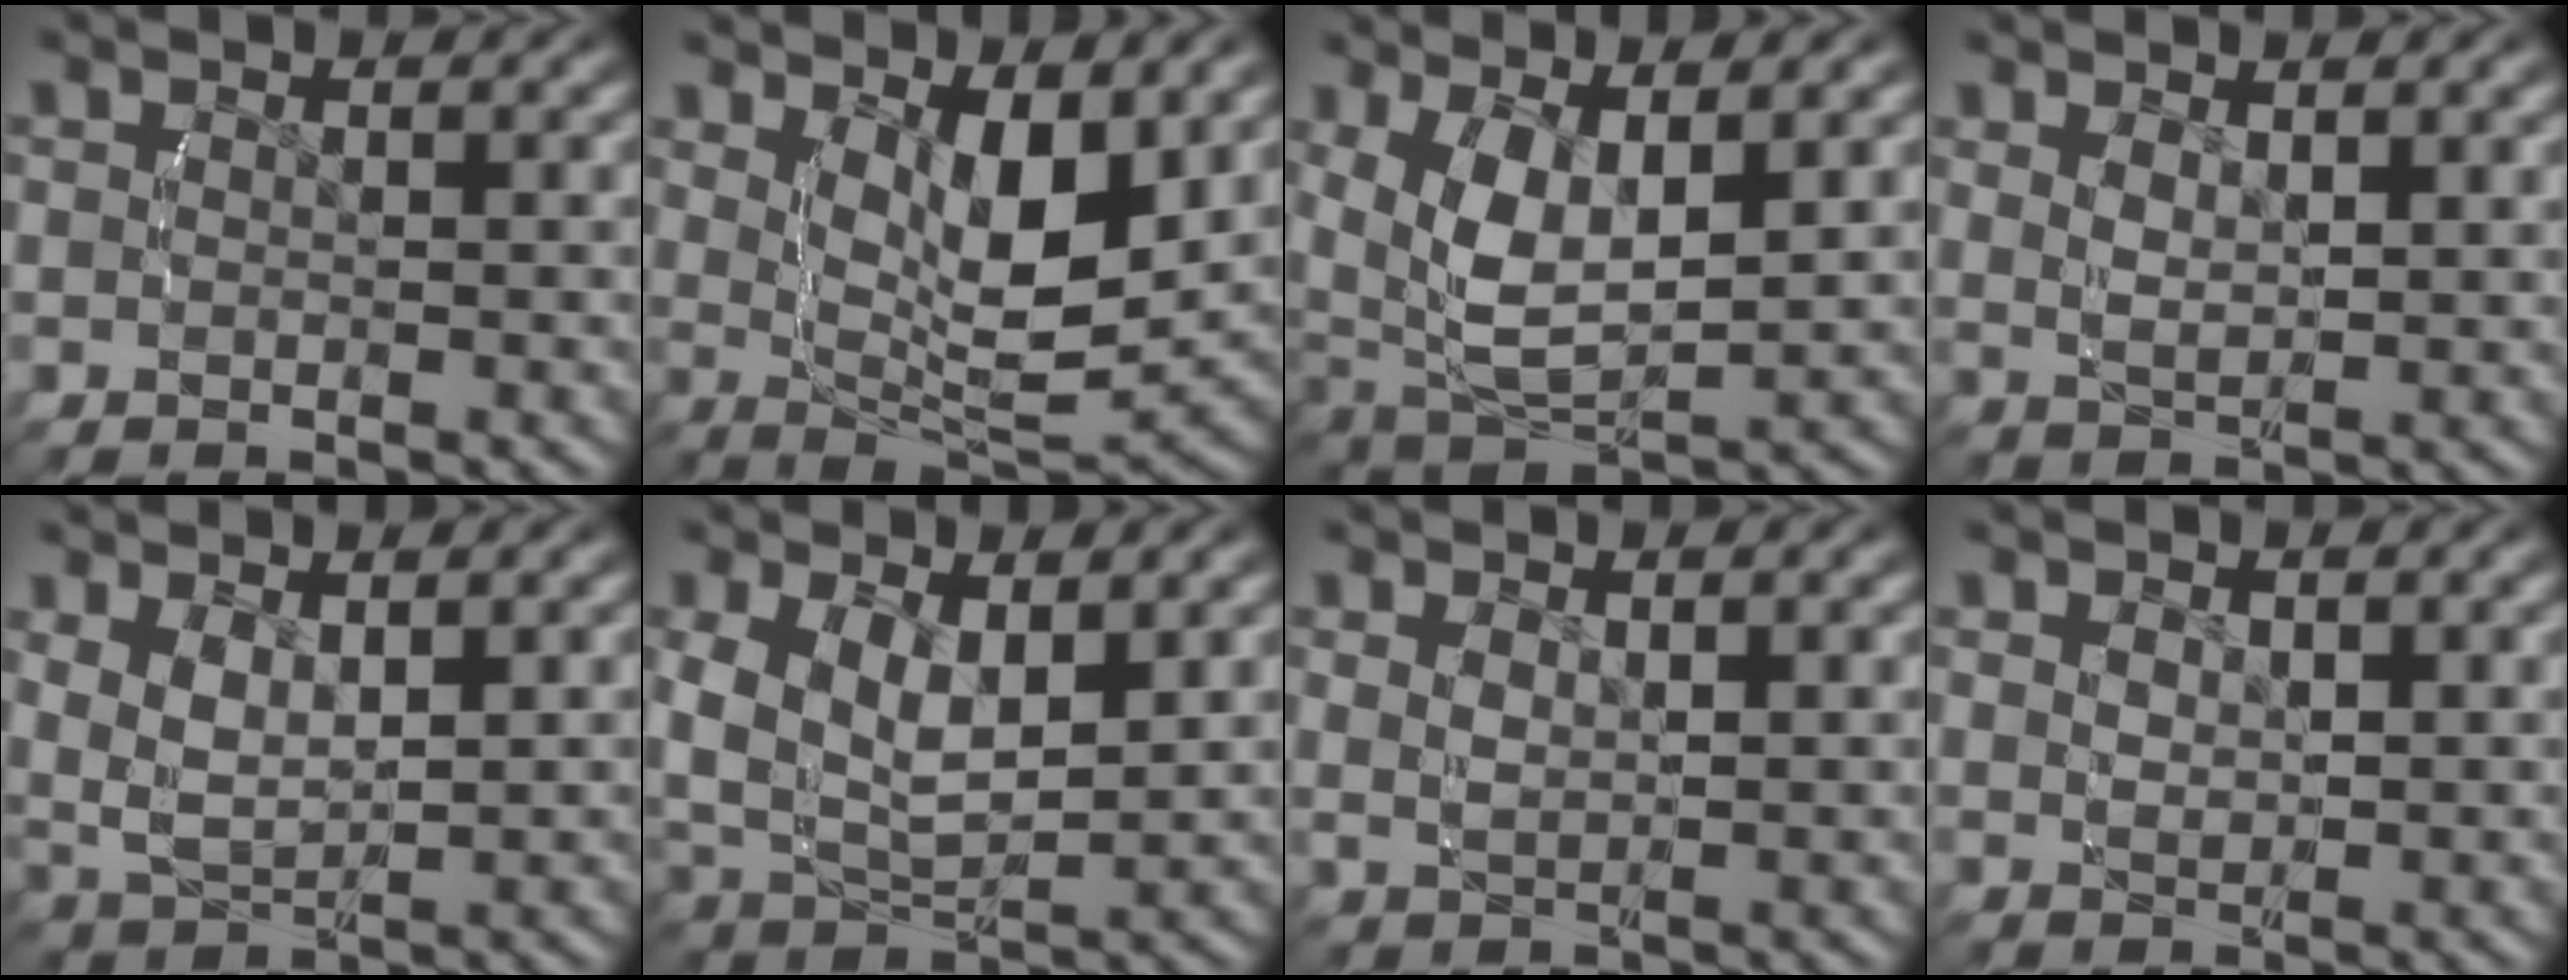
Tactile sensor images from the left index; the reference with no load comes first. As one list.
[{"total": 7.7, "force": [2.0, 3.0, 6.8], "torque": [-0.107, -0.025, 0.043]}, {"total": 7.6, "force": [0.7, 5.1, 5.6], "torque": [-0.137, -0.032, 0.029]}, {"total": 2.5, "force": [1.2, 0.8, 2.0], "torque": [-0.040, -0.002, 0.026]}, {"total": 5.5, "force": [1.3, 3.8, 3.7], "torque": [-0.098, -0.014, 0.030]}, {"total": 7.2, "force": [0.8, 5.2, 4.9], "torque": [-0.119, -0.028, 0.026]}, {"total": 2.2, "force": [1.2, 0.8, 1.6], "torque": [-0.033, 0.001, 0.026]}, {"total": 1.5, "force": [0.9, 0.4, 1.2], "torque": [-0.017, -0.003, 0.021]}]